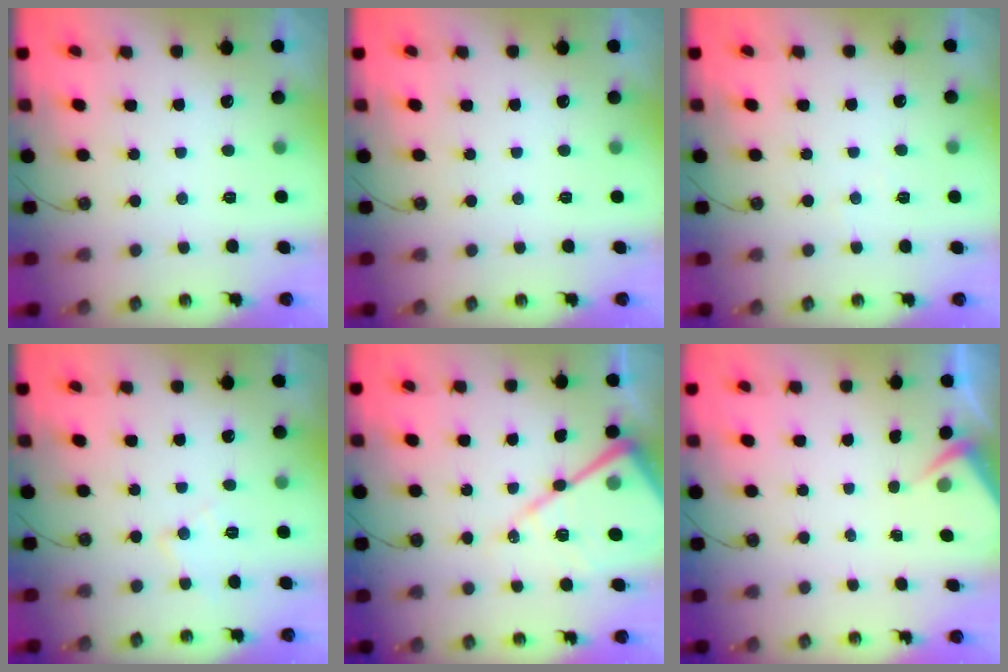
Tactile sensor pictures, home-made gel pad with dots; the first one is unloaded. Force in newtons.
{"total": 0.0}
{"total": 2.2, "press": 2.2, "slide": 0.4}
{"total": 6.7, "press": 6.7, "slide": 0.4}
{"total": 17.1, "press": 17.1, "slide": 1.7}
{"total": 2.9, "press": 2.9, "slide": 0.4}